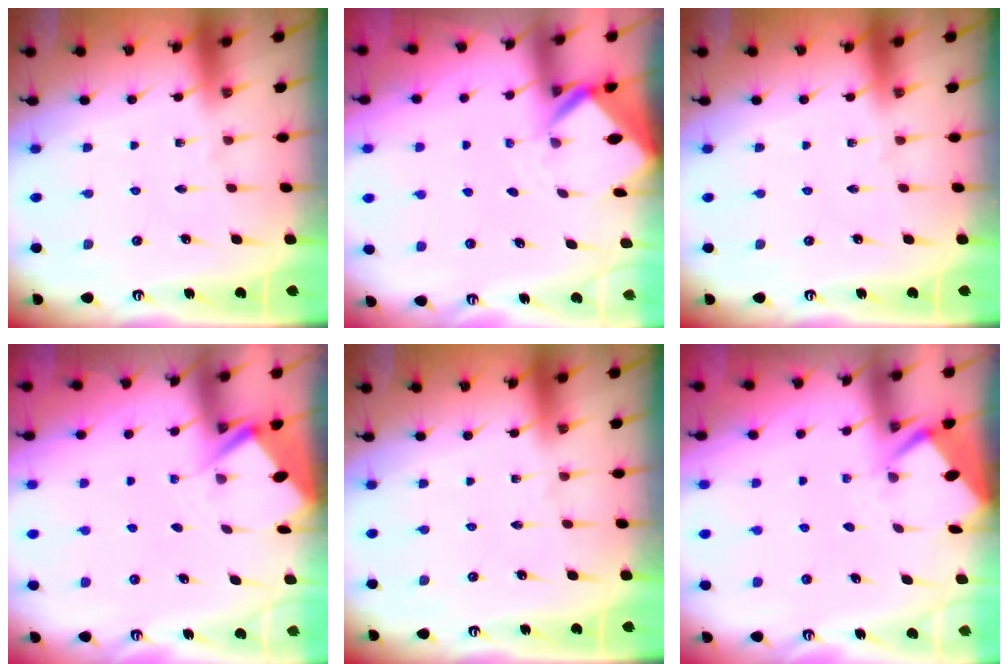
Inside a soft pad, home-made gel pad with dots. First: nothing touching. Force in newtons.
{"total": 3.2, "press": 3.2, "slide": 0.2}
{"total": 0.0}
{"total": 2.9, "press": 2.8, "slide": 0.4}
{"total": 0.0}
{"total": 2.6, "press": 2.6, "slide": 0.3}